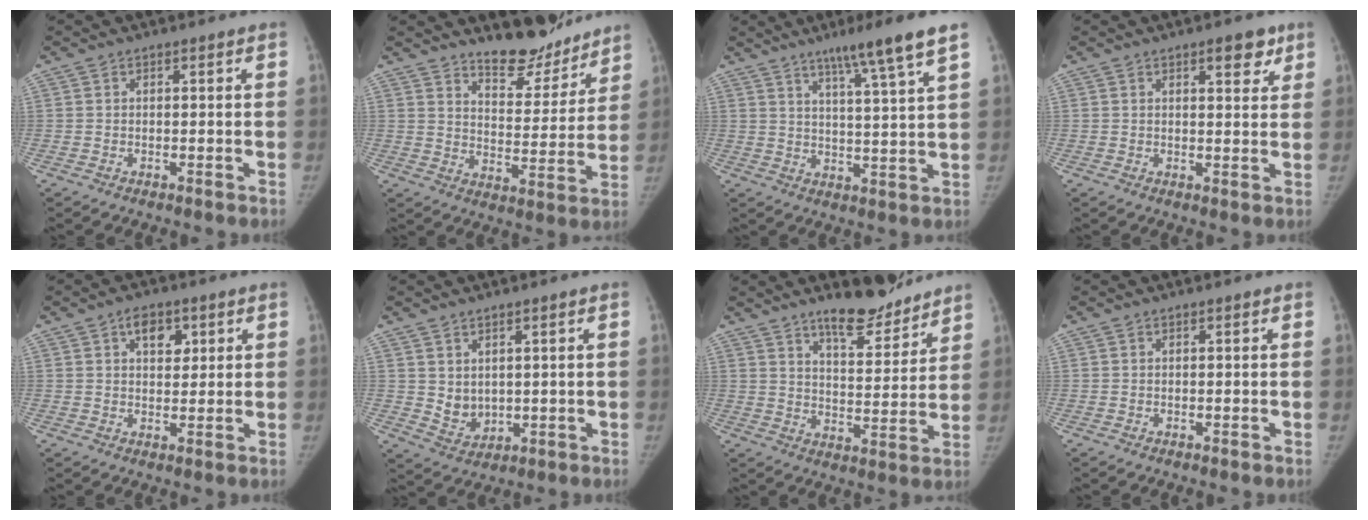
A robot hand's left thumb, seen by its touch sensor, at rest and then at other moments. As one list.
[{"total": 11.7, "force": [10.5, 3.9, 3.5], "torque": [-0.017, -0.083, 0.165]}, {"total": 10.8, "force": [7.0, -0.5, 8.2], "torque": [-0.129, -0.034, 0.109]}, {"total": 4.7, "force": [2.9, 1.9, 3.2], "torque": [-0.025, -0.015, 0.037]}, {"total": 5.3, "force": [2.4, 3.3, 3.4], "torque": [-0.029, -0.009, 0.034]}, {"total": 4.6, "force": [1.7, 3.3, 2.7], "torque": [-0.032, -0.022, 0.047]}, {"total": 11.3, "force": [9.5, 3.2, 5.3], "torque": [-0.053, -0.069, 0.151]}, {"total": 0.0}]